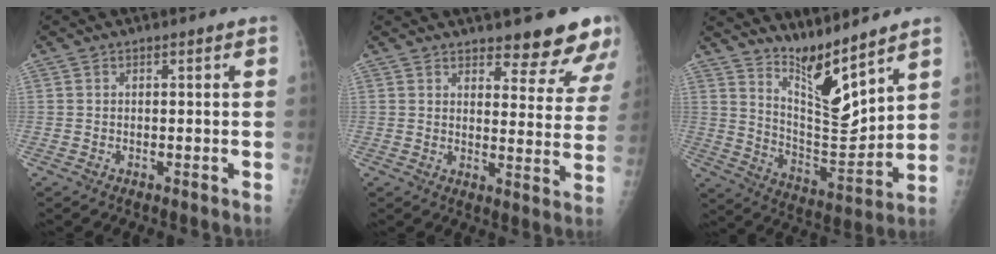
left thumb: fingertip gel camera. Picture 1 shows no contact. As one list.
[{"total": 11.5, "force": [9.8, 3.0, 5.2], "torque": [-0.026, -0.072, 0.115]}, {"total": 11.8, "force": [9.5, 2.1, 6.7], "torque": [-0.093, -0.089, 0.183]}]